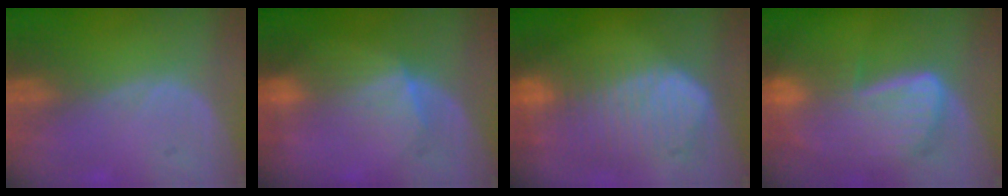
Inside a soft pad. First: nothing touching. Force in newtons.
{"total": 4.9, "press": 4.7, "slide": 1.2}
{"total": 10.3, "press": 8.8, "slide": 5.2}
{"total": 9.2, "press": 8.1, "slide": 4.5}